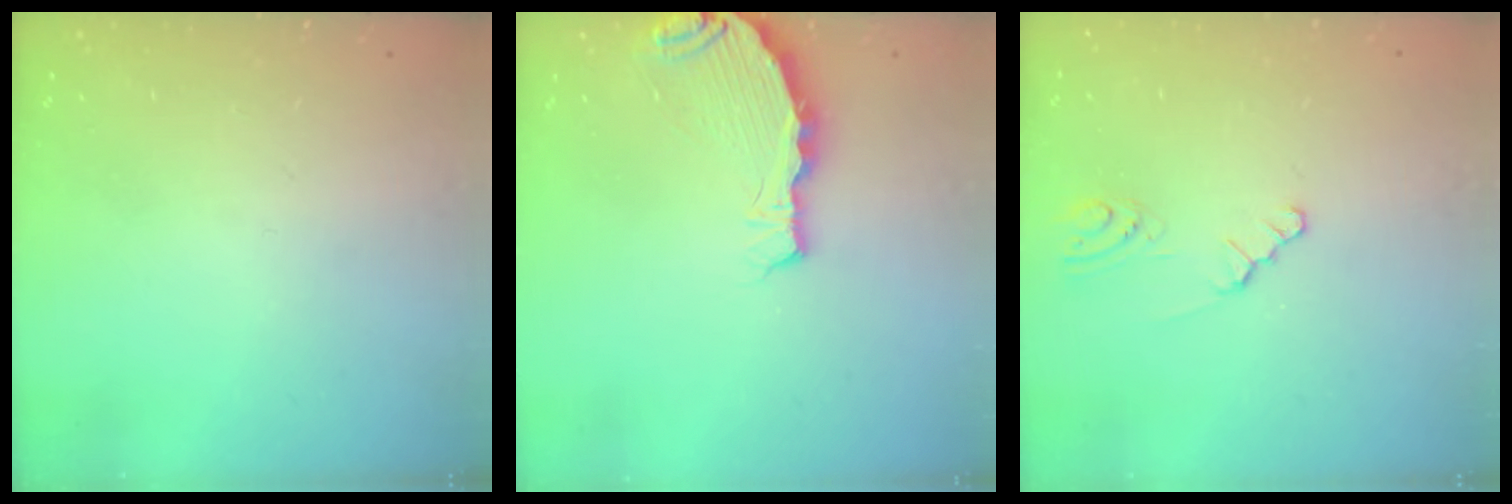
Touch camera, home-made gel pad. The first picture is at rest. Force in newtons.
{"total": 5.8, "press": 5.8, "slide": 0.1}
{"total": 1.4, "press": 1.4, "slide": 0.2}